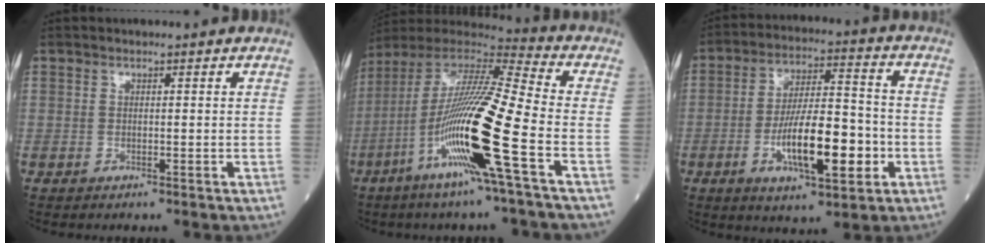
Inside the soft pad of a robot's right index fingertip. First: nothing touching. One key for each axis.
{"total": 21.7, "fx": -7.3, "fy": 0.5, "fz": 20.4, "tx": -0.426, "ty": -0.036, "tz": -0.148}
{"total": 14.4, "fx": -4.2, "fy": 4.1, "fz": 13.1, "tx": -0.235, "ty": 0.005, "tz": -0.068}